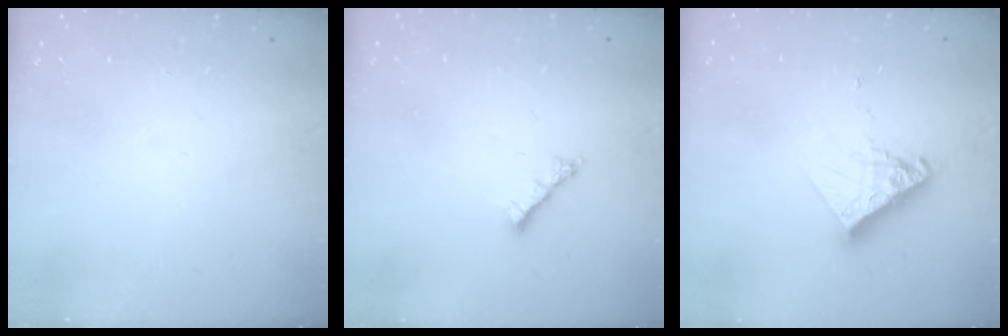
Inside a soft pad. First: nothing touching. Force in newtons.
{"total": 1.8, "press": 1.7, "slide": 0.6}
{"total": 10.1, "press": 10.1, "slide": 0.9}